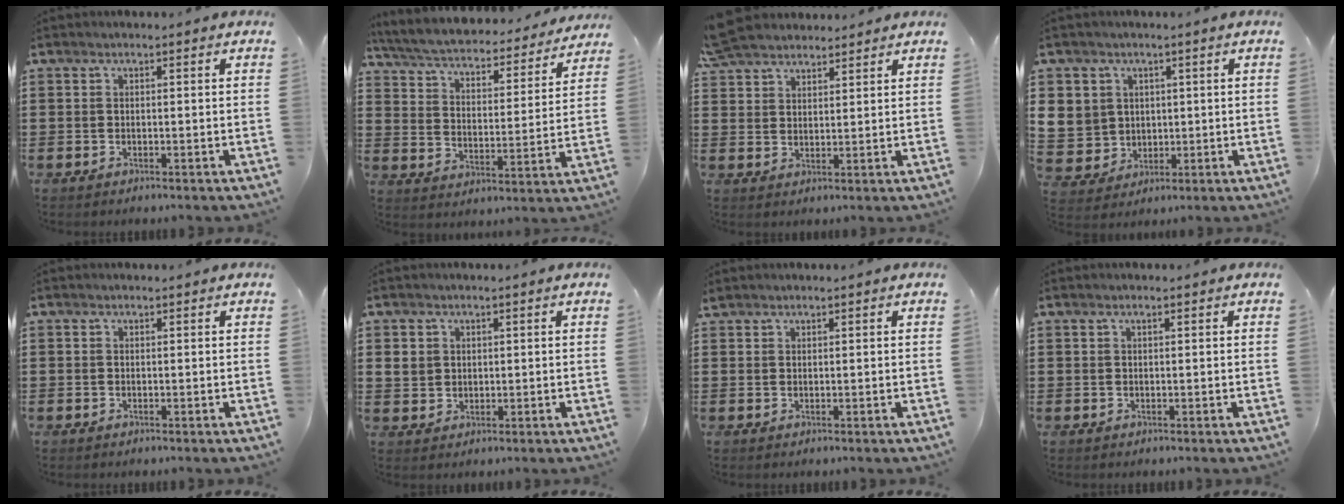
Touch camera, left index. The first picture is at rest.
{"total": 4.1, "force": [3.9, 0.4, 1.4], "torque": [-0.048, -0.032, 0.058]}
{"total": 5.9, "force": [5.4, 1.8, 1.3], "torque": [-0.045, -0.005, 0.106]}
{"total": 5.6, "force": [1.8, 5.3, 0.2], "torque": [-0.043, 0.004, 0.035]}
{"total": 0.0}
{"total": 2.6, "force": [0.9, 2.4, 0.7], "torque": [-0.025, 0.009, 0.015]}
{"total": 0.9, "force": [0.8, 0.3, 0.1], "torque": [-0.005, 0.001, 0.016]}
{"total": 0.6, "force": [0.3, 0.0, 0.5], "torque": [-0.010, -0.001, 0.006]}